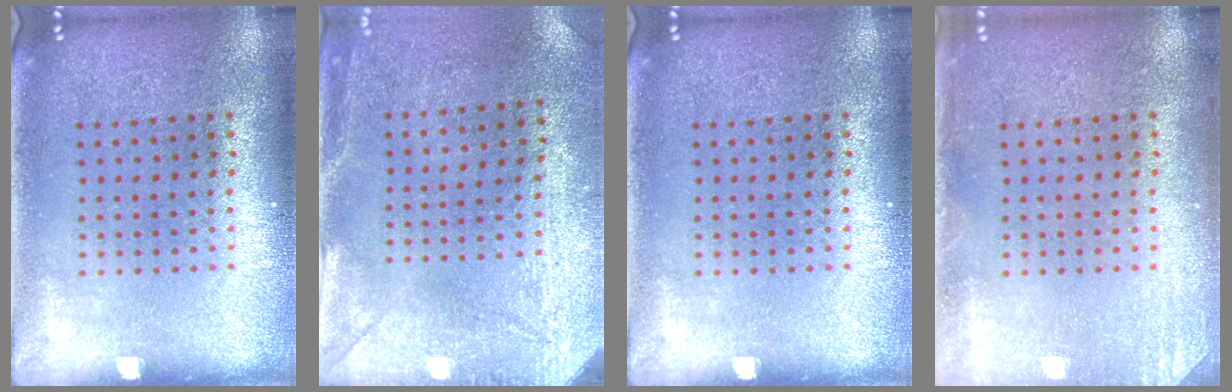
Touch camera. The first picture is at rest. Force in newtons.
{"total": 3.1, "press": 2.4, "slide": 2.0}
{"total": 0.0}
{"total": 1.5, "press": 1.4, "slide": 0.2}